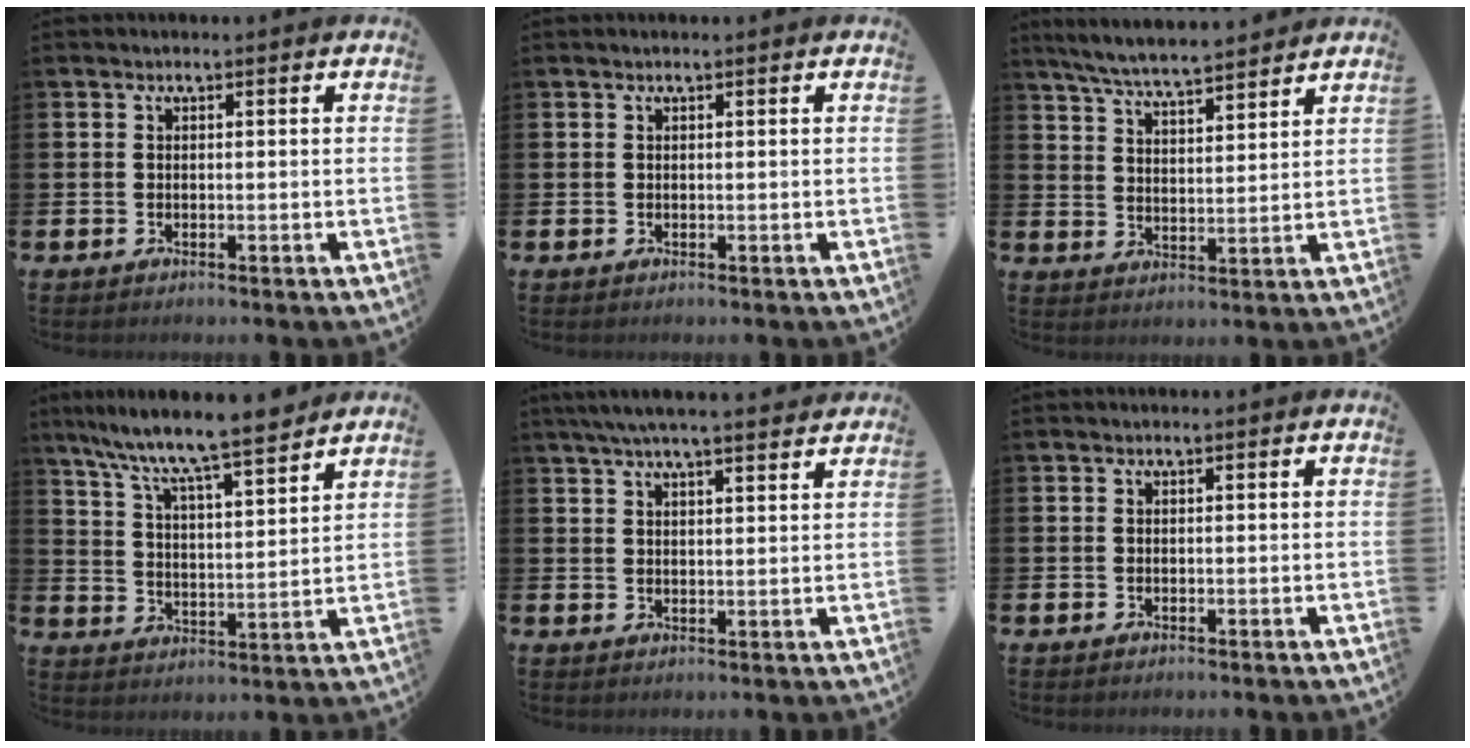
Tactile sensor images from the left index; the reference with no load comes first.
{"total": 0.0}
{"total": 6.4, "force": [6.2, 0.2, 1.6], "torque": [-0.055, -0.030, 0.111]}
{"total": 8.8, "force": [8.2, 0.2, 3.3], "torque": [-0.093, -0.060, 0.139]}
{"total": 5.3, "force": [4.8, 0.2, 2.0], "torque": [-0.050, -0.013, 0.088]}
{"total": 0.0}